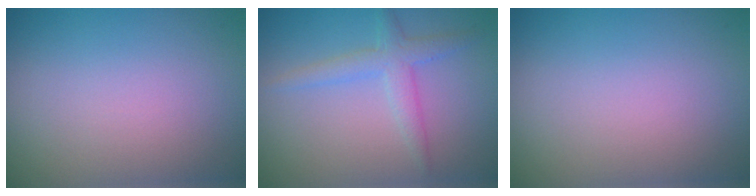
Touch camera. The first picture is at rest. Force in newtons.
{"total": 2.5, "press": 2.5, "slide": 0.1}
{"total": 0.0}